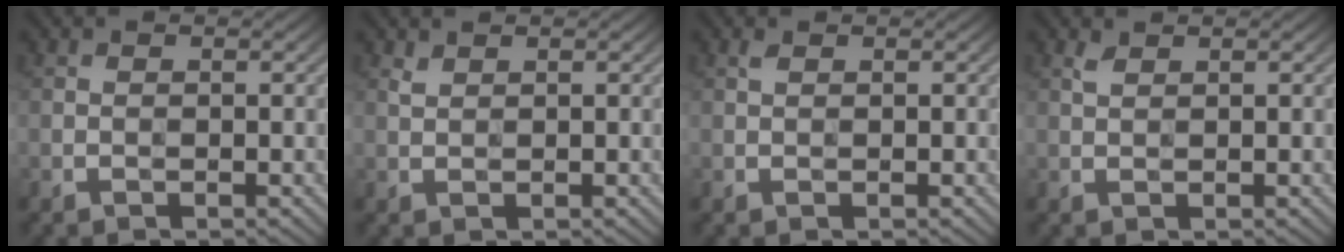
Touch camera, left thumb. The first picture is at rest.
{"total": 0.9, "force": [0.8, 0.2, 0.3], "torque": [-0.012, -0.001, 0.019]}
{"total": 0.6, "force": [0.4, 0.2, 0.4], "torque": [-0.011, 0.001, 0.009]}
{"total": 1.0, "force": [0.8, 0.3, 0.5], "torque": [-0.016, 0.001, 0.017]}